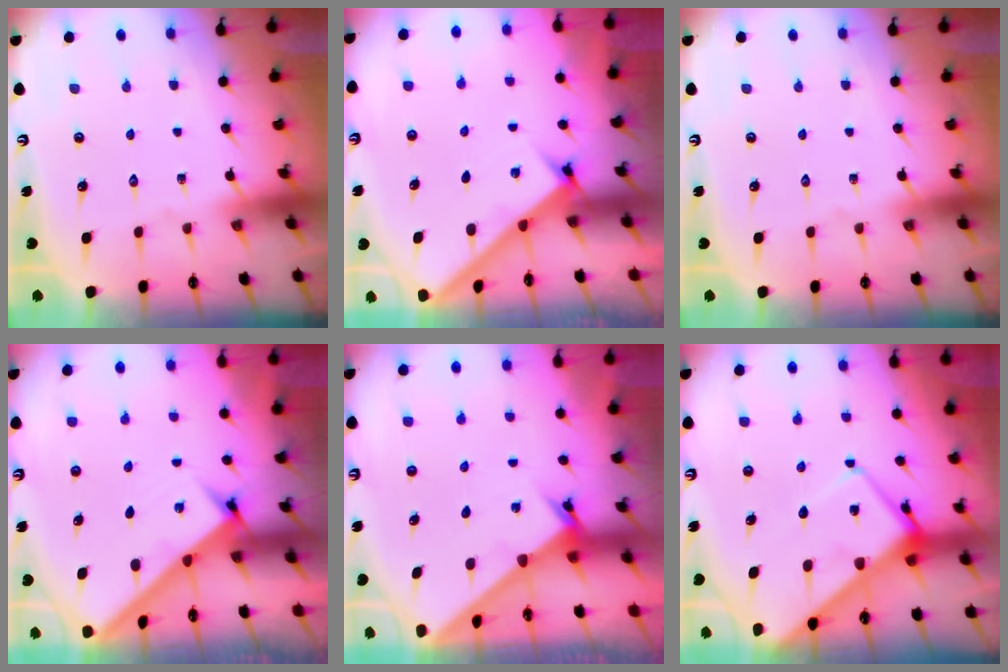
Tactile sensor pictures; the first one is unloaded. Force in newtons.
{"total": 2.7, "press": 2.7, "slide": 0.3}
{"total": 0.0}
{"total": 2.5, "press": 2.5, "slide": 0.3}
{"total": 2.2, "press": 2.2, "slide": 0.1}
{"total": 10.1, "press": 10.1, "slide": 1.0}